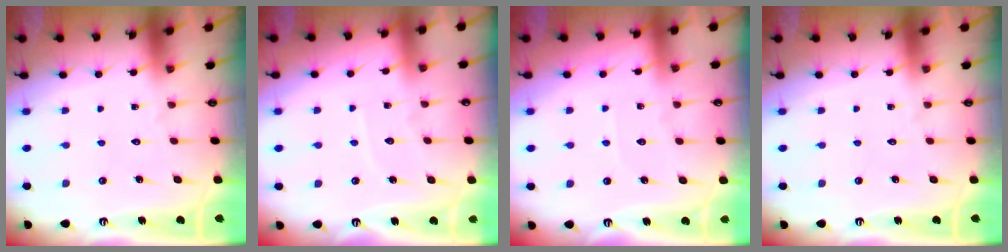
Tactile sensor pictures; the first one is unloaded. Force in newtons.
{"total": 3.9, "press": 3.9, "slide": 0.1}
{"total": 2.2, "press": 2.2, "slide": 0.4}
{"total": 0.0}